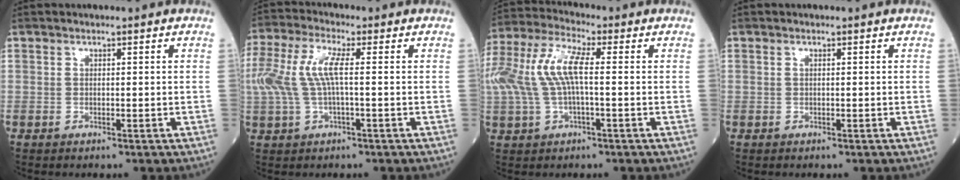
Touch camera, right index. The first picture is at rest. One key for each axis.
{"total": 9.0, "fx": 0.7, "fy": 2.6, "fz": 8.6, "tx": -0.211, "ty": 0.023, "tz": 0.012}
{"total": 12.8, "fx": 1.1, "fy": 4.1, "fz": 12.0, "tx": -0.283, "ty": 0.033, "tz": 0.019}
{"total": 0.0}